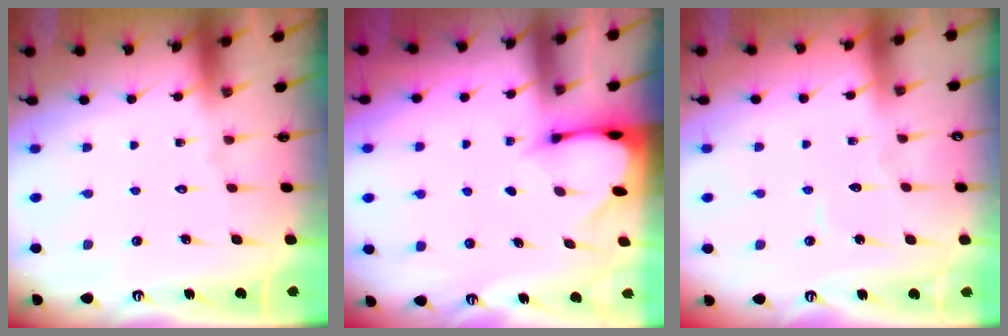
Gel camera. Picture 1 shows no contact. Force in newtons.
{"total": 2.5, "press": 2.5, "slide": 0.0}
{"total": 3.1, "press": 3.1, "slide": 0.3}